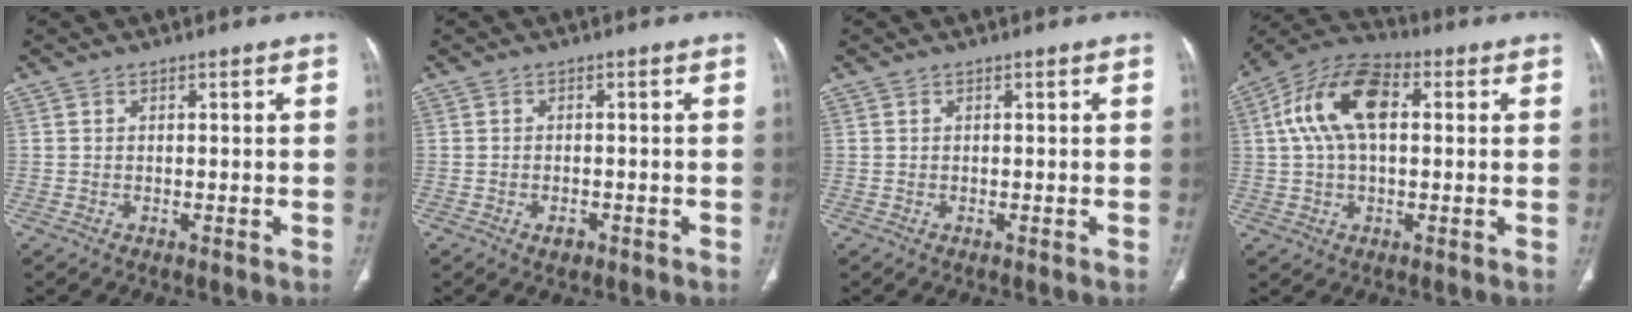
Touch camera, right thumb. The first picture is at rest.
{"total": 1.9, "force": [-1.0, 1.1, 1.1], "torque": [-0.016, 0.005, -0.011]}
{"total": 0.0}
{"total": 13.7, "force": [2.7, 7.7, 11.0], "torque": [-0.211, 0.031, 0.043]}